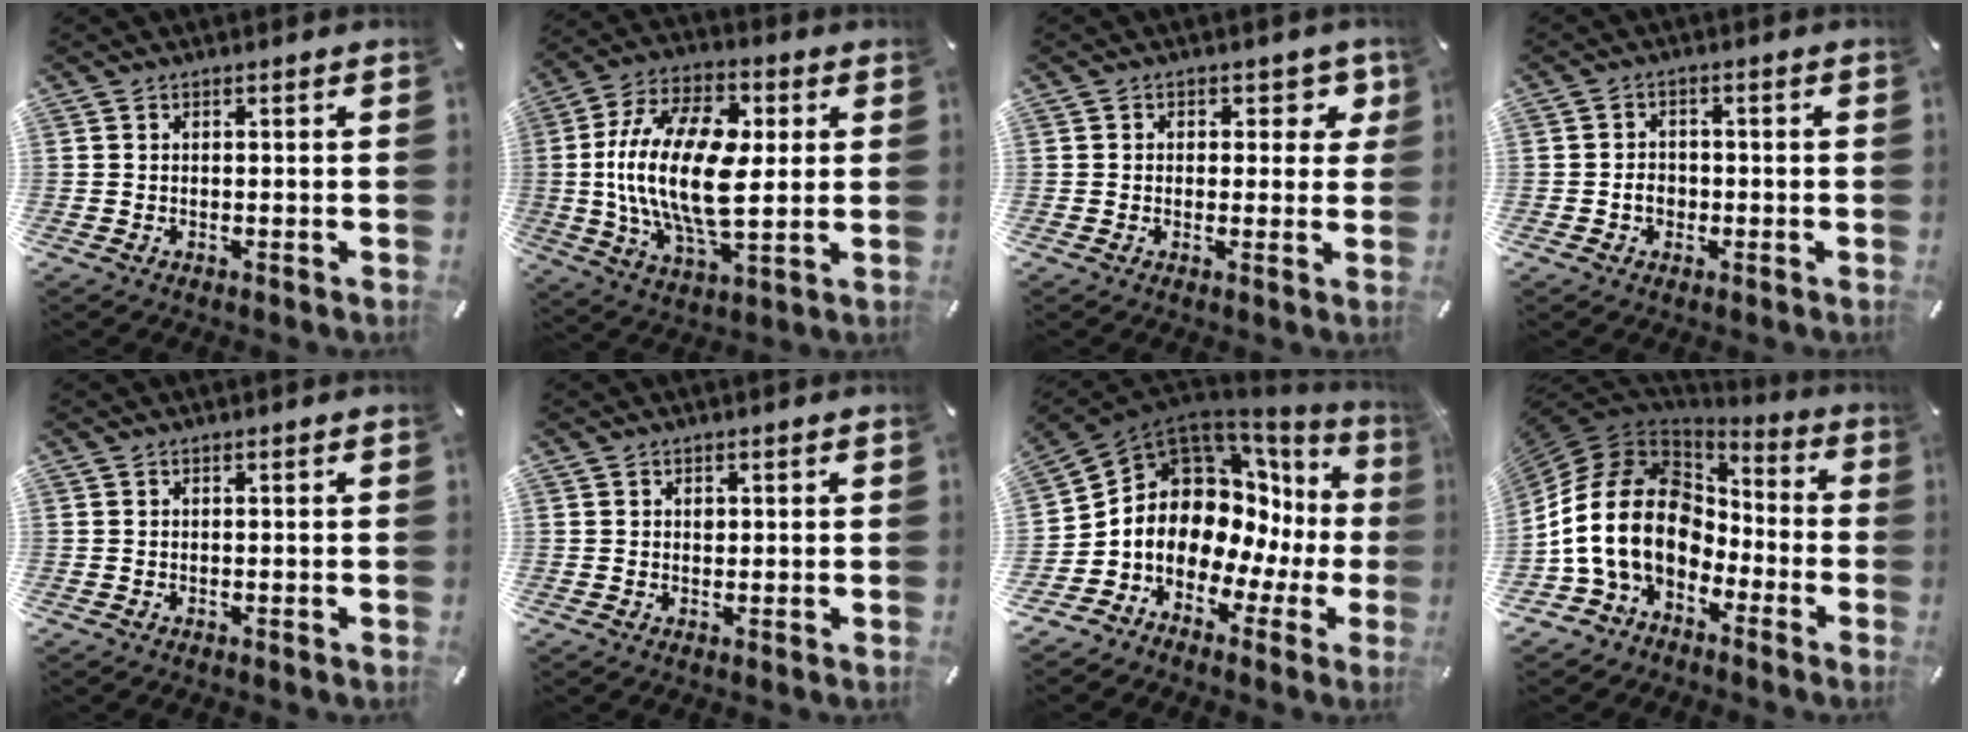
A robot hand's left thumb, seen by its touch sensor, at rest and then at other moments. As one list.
[{"total": 21.6, "force": [1.4, 11.2, 18.4], "torque": [-0.393, -0.004, 0.018]}, {"total": 5.2, "force": [1.6, 3.9, 3.1], "torque": [-0.021, -0.006, 0.020]}, {"total": 3.6, "force": [-1.0, 3.0, 1.7], "torque": [-0.031, 0.005, -0.019]}, {"total": 0.0}, {"total": 1.0, "force": [0.3, 0.9, 0.5], "torque": [-0.002, -0.002, 0.003]}, {"total": 12.9, "force": [2.4, 10.5, 7.2], "torque": [-0.146, -0.059, 0.049]}, {"total": 19.5, "force": [-2.1, 14.7, 12.6], "torque": [-0.279, 0.016, -0.035]}]